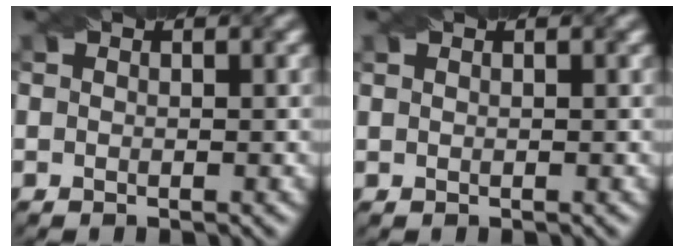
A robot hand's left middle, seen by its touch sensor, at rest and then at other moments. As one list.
[{"total": 0.0}]